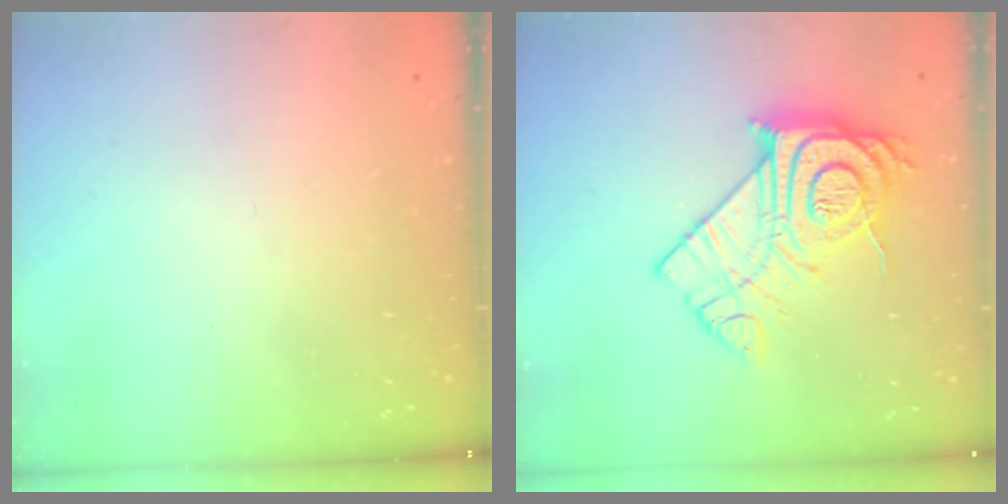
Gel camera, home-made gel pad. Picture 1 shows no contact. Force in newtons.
{"total": 16.3, "press": 16.2, "slide": 1.2}